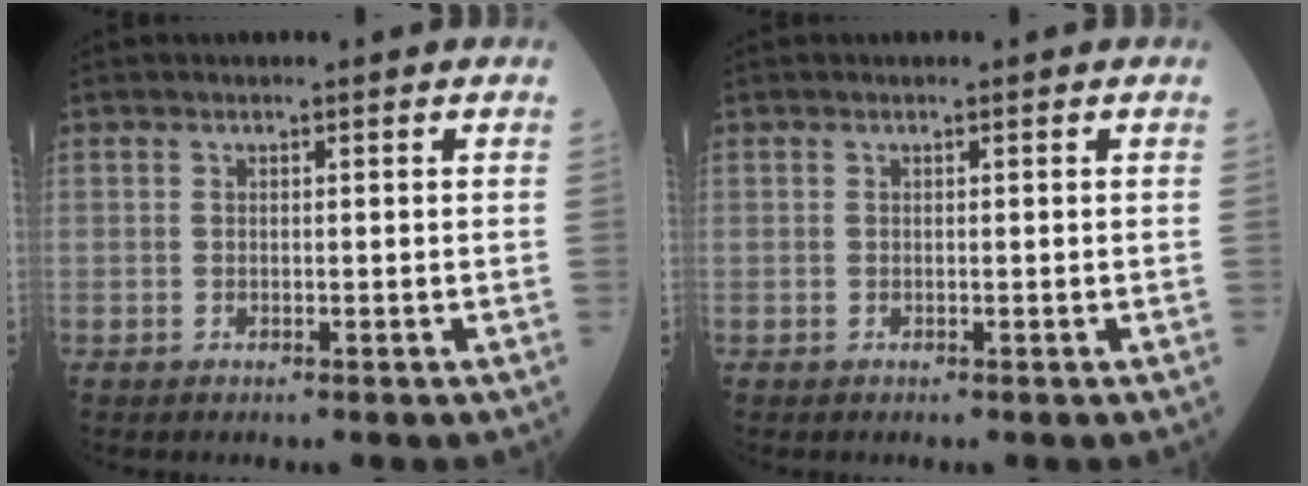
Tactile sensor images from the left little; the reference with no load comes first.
{"total": 0.0}